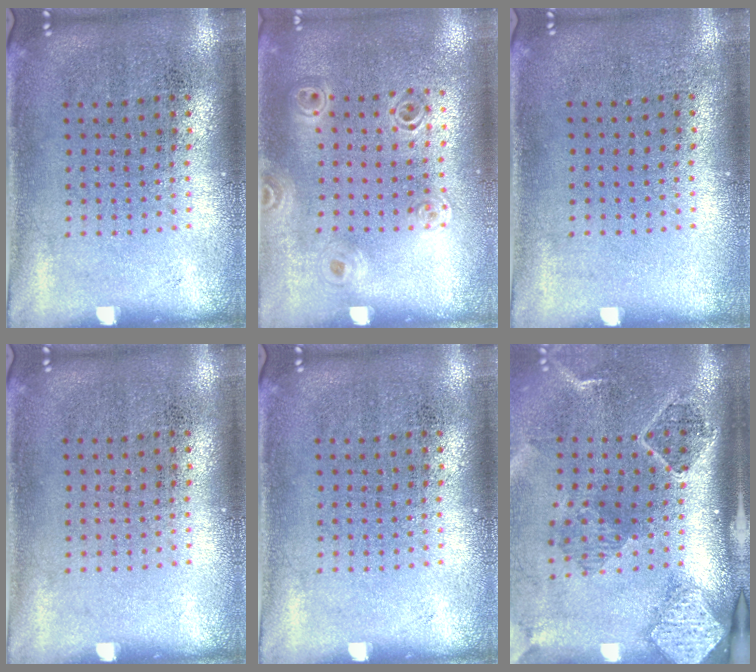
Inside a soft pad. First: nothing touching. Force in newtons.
{"total": 1.1, "press": 1.1, "slide": 0.2}
{"total": 0.0}
{"total": 0.0}
{"total": 0.0}
{"total": 2.8, "press": 2.0, "slide": 1.9}